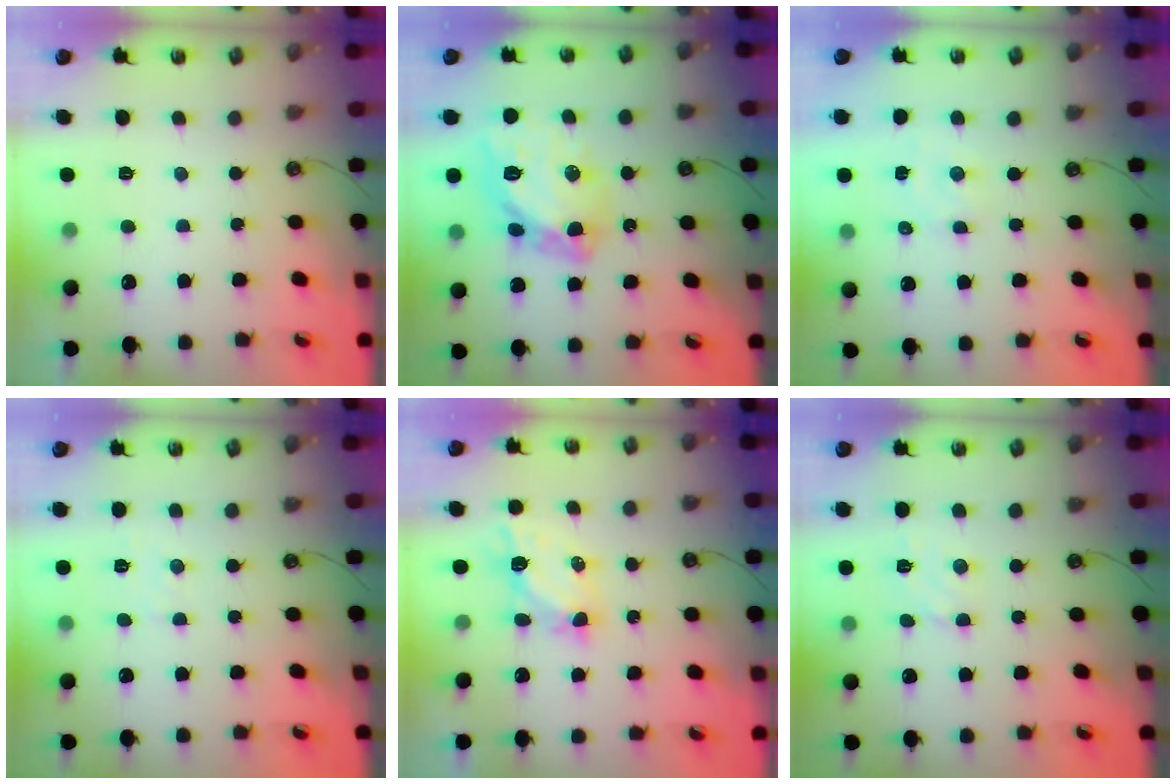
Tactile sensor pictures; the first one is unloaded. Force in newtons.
{"total": 16.8, "press": 16.8, "slide": 1.6}
{"total": 3.0, "press": 3.0, "slide": 0.4}
{"total": 3.6, "press": 3.6, "slide": 0.5}
{"total": 5.5, "press": 5.5, "slide": 0.3}
{"total": 5.5, "press": 5.4, "slide": 0.7}